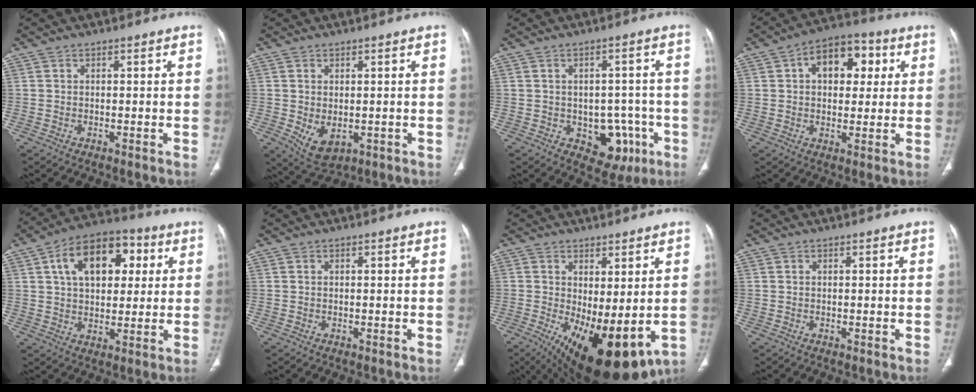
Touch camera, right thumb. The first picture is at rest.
{"total": 5.6, "force": [-0.9, 3.5, 4.3], "torque": [-0.067, -0.009, 0.004]}
{"total": 9.0, "force": [-3.1, 6.5, 5.5], "torque": [-0.026, 0.020, -0.026]}
{"total": 11.9, "force": [3.4, 7.5, 8.5], "torque": [-0.086, 0.015, 0.045]}
{"total": 15.8, "force": [4.8, 9.8, 11.5], "torque": [-0.151, 0.010, 0.074]}
{"total": 0.0}
{"total": 15.8, "force": [-3.4, 6.6, 14.0], "torque": [-0.224, -0.023, -0.025]}
{"total": 0.0}